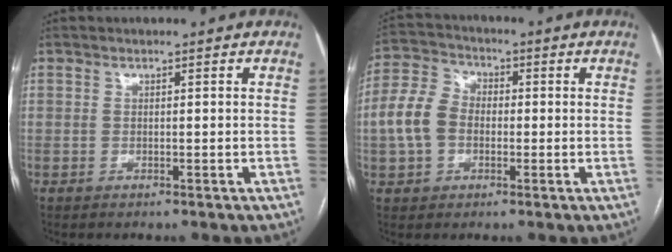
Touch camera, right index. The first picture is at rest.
{"total": 7.9, "force": [-0.9, 6.0, 5.1], "torque": [-0.132, 0.029, -0.022]}